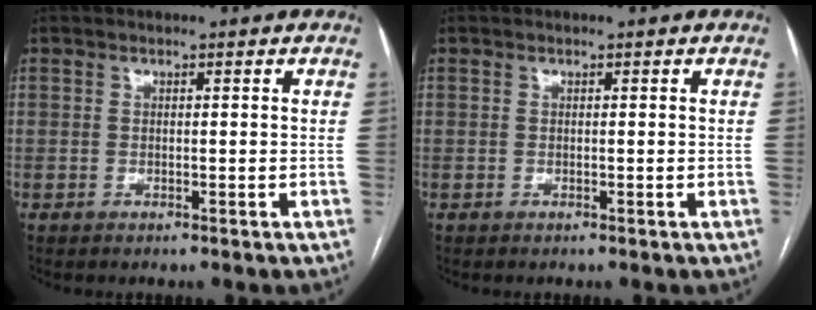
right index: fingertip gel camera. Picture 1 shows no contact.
{"total": 0.0}